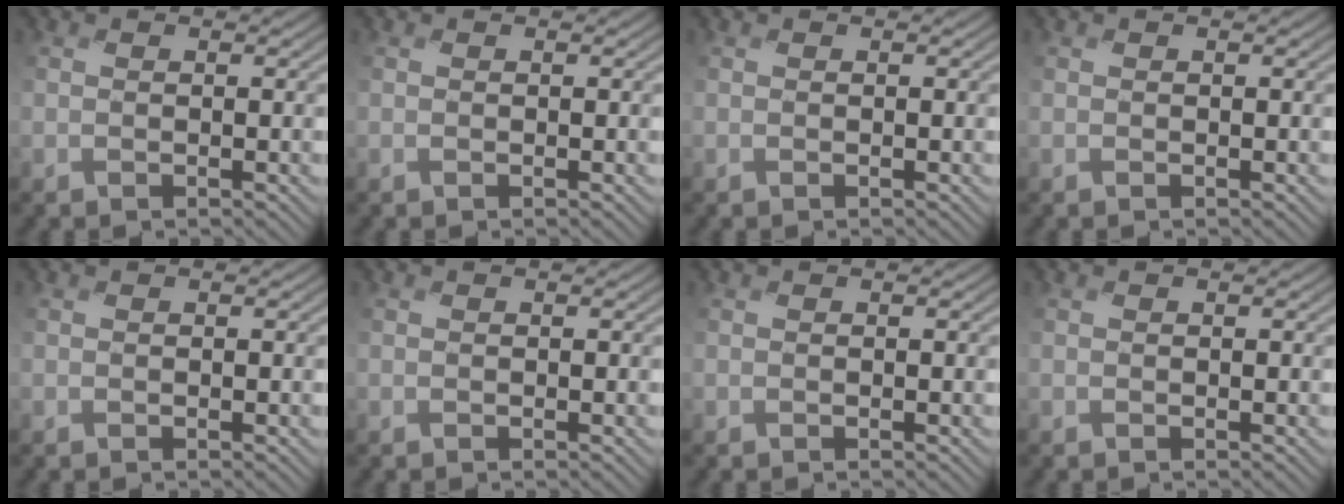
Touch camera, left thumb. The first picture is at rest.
{"total": 0.0}
{"total": 0.0}
{"total": 0.0}
{"total": 0.0}
{"total": 0.0}
{"total": 0.0}
{"total": 0.0}